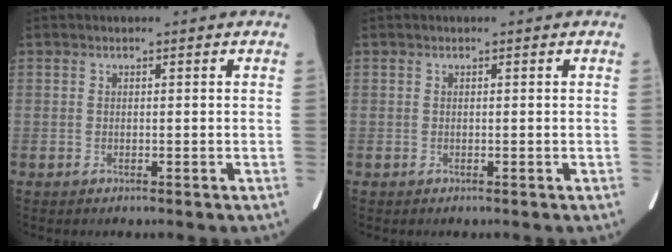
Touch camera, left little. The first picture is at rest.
{"total": 0.0}